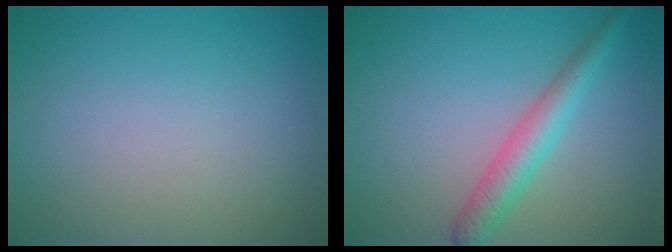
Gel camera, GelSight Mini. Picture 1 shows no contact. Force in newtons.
{"total": 3.3, "press": 3.3, "slide": 0.1}